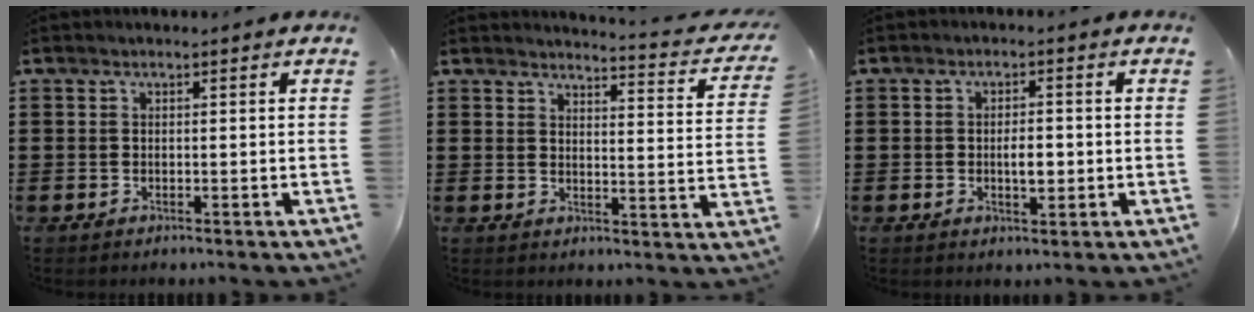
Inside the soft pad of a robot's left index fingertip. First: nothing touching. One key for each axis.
{"total": 3.4, "fx": 3.2, "fy": -0.3, "fz": 1.1, "tx": -0.023, "ty": -0.033, "tz": 0.047}
{"total": 3.1, "fx": -0.3, "fy": 1.3, "fz": 2.8, "tx": -0.052, "ty": 0.004, "tz": -0.006}